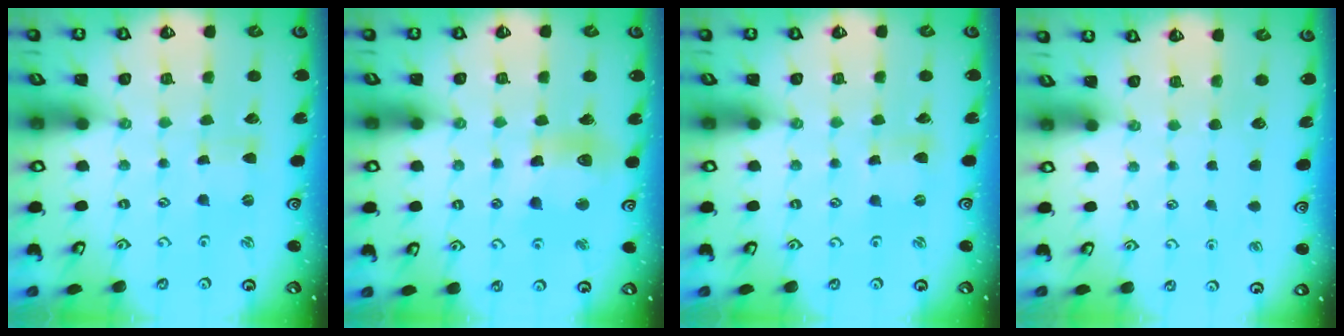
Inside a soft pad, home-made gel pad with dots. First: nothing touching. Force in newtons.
{"total": 11.9, "press": 11.6, "slide": 2.6}
{"total": 2.0, "press": 2.0, "slide": 0.1}
{"total": 0.0}